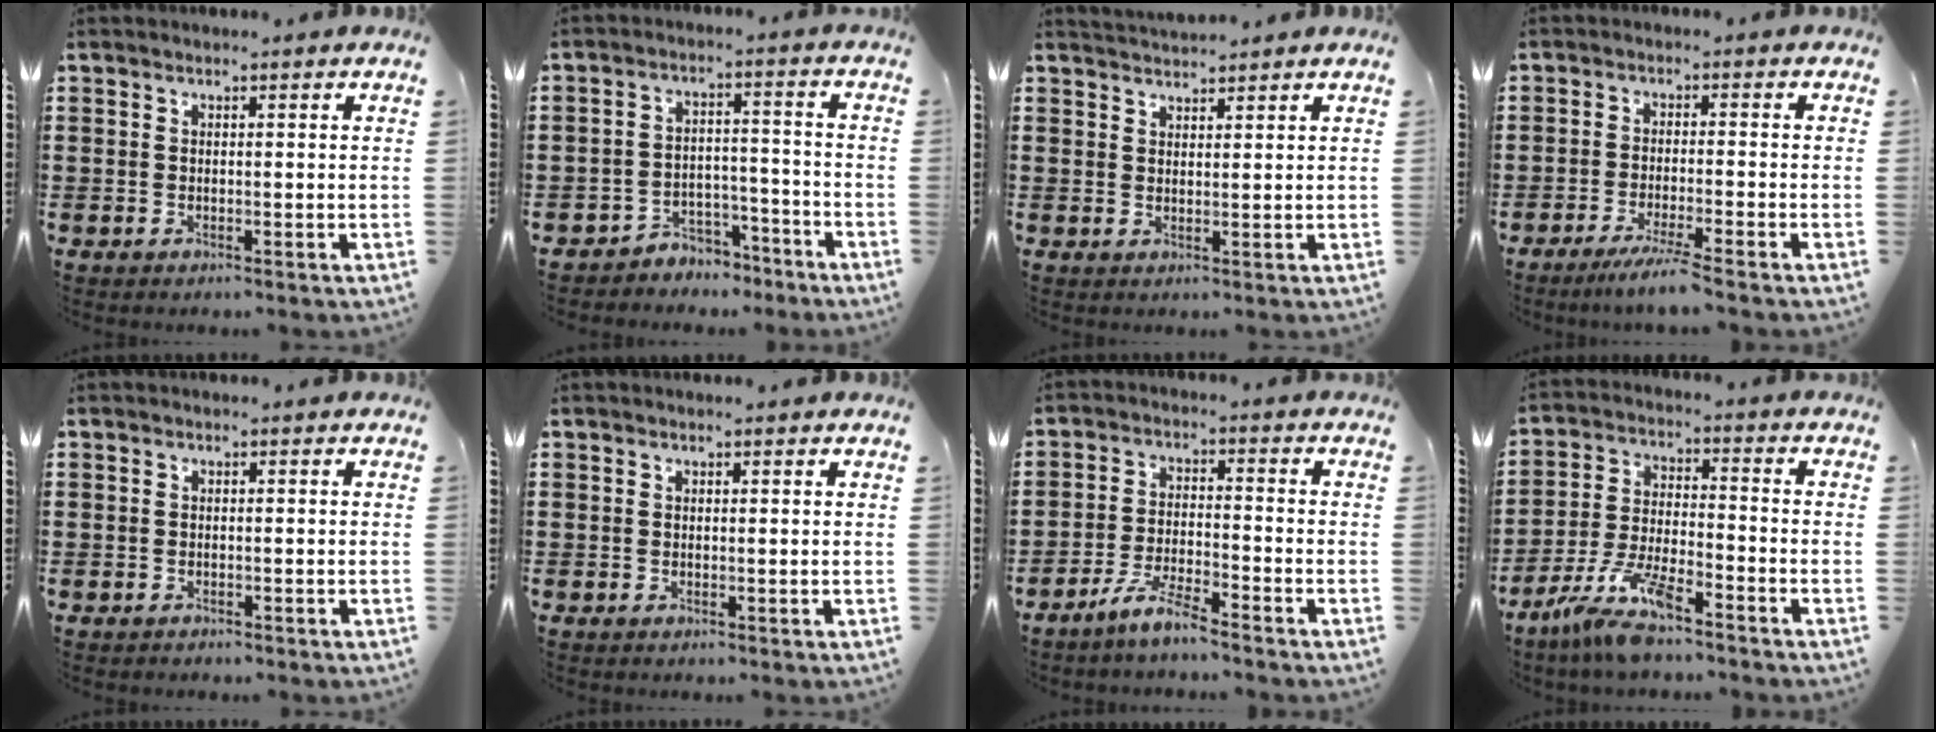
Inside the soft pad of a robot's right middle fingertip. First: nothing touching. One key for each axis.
{"total": 4.4, "fx": -4.1, "fy": 1.3, "fz": 0.2, "tx": -0.009, "ty": 0.011, "tz": -0.087}
{"total": 1.9, "fx": 1.9, "fy": -0.1, "fz": -0.2, "tx": -0.002, "ty": 0.000, "tz": 0.038}
{"total": 3.9, "fx": -3.2, "fy": -0.4, "fz": 2.1, "tx": -0.040, "ty": -0.010, "tz": -0.060}
{"total": 0.7, "fx": -0.6, "fy": 0.3, "fz": -0.1, "tx": 0.001, "ty": 0.004, "tz": -0.016}
{"total": 0.0}
{"total": 5.3, "fx": -4.6, "fy": 0.2, "fz": 2.6, "tx": -0.058, "ty": -0.004, "tz": -0.089}
{"total": 8.6, "fx": -7.0, "fy": 1.0, "fz": 4.9, "tx": -0.114, "ty": -0.008, "tz": -0.139}